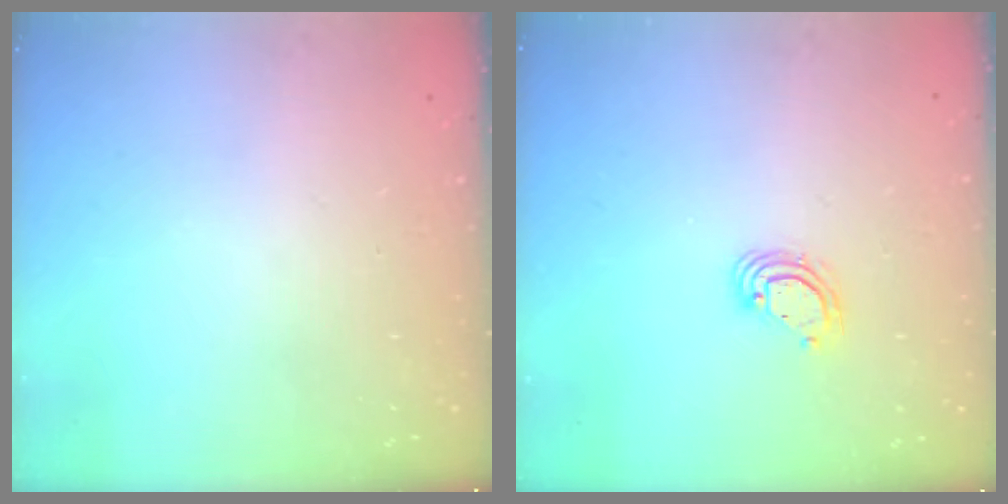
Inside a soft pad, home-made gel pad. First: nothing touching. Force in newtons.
{"total": 5.2, "press": 5.2, "slide": 0.3}